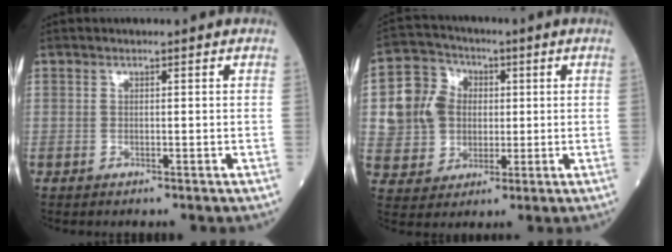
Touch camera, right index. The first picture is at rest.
{"total": 11.0, "force": [1.1, 10.3, 3.7], "torque": [-0.098, 0.038, 0.030]}